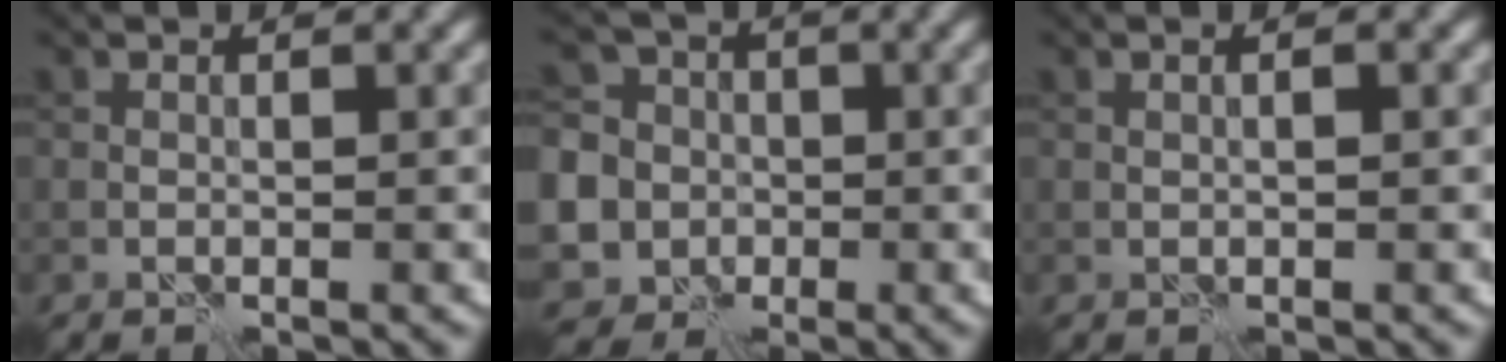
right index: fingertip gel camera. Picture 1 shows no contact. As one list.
[{"total": 11.7, "force": [-3.2, 10.7, 3.5], "torque": [-0.092, -0.003, -0.084]}, {"total": 1.0, "force": [0.2, 0.2, 1.0], "torque": [-0.010, -0.006, 0.006]}]